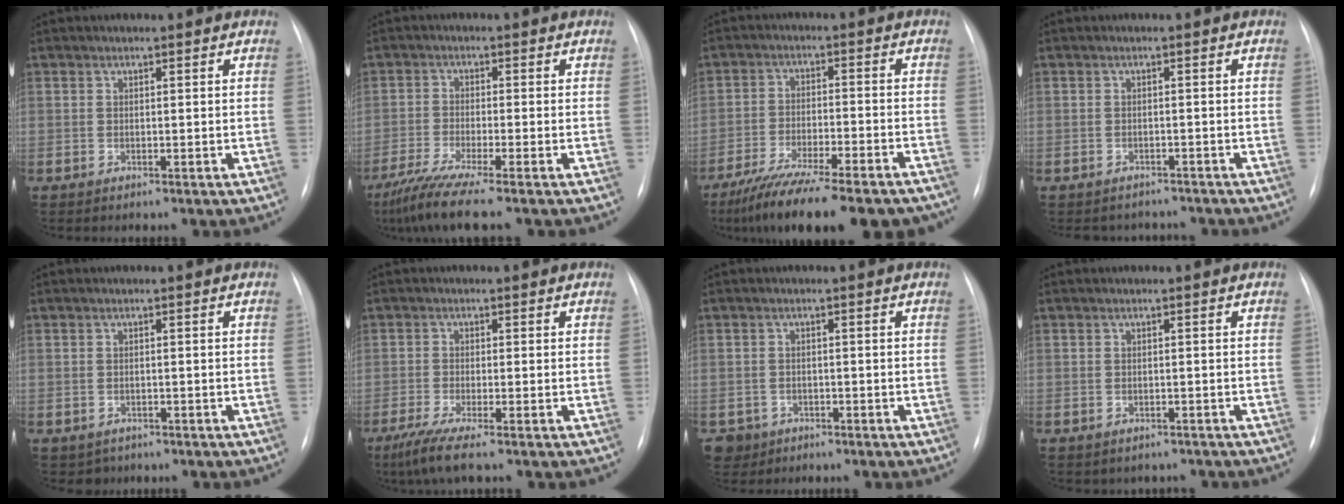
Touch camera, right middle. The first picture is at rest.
{"total": 7.0, "force": [-5.4, -0.8, 4.4], "torque": [-0.079, -0.027, -0.096]}
{"total": 20.0, "force": [-16.4, 3.4, 10.9], "torque": [-0.137, -0.017, -0.240]}
{"total": 4.9, "force": [-4.5, 2.0, -0.1], "torque": [0.003, 0.009, -0.051]}
{"total": 1.9, "force": [-1.1, 1.5, 0.1], "torque": [-0.004, 0.004, -0.012]}
{"total": 4.6, "force": [-3.1, -0.1, 3.4], "torque": [-0.071, -0.017, -0.061]}
{"total": 3.6, "force": [-1.9, 3.0, 0.1], "torque": [-0.001, 0.006, -0.030]}
{"total": 2.8, "force": [-2.3, 1.6, 0.2], "torque": [-0.004, 0.012, -0.027]}